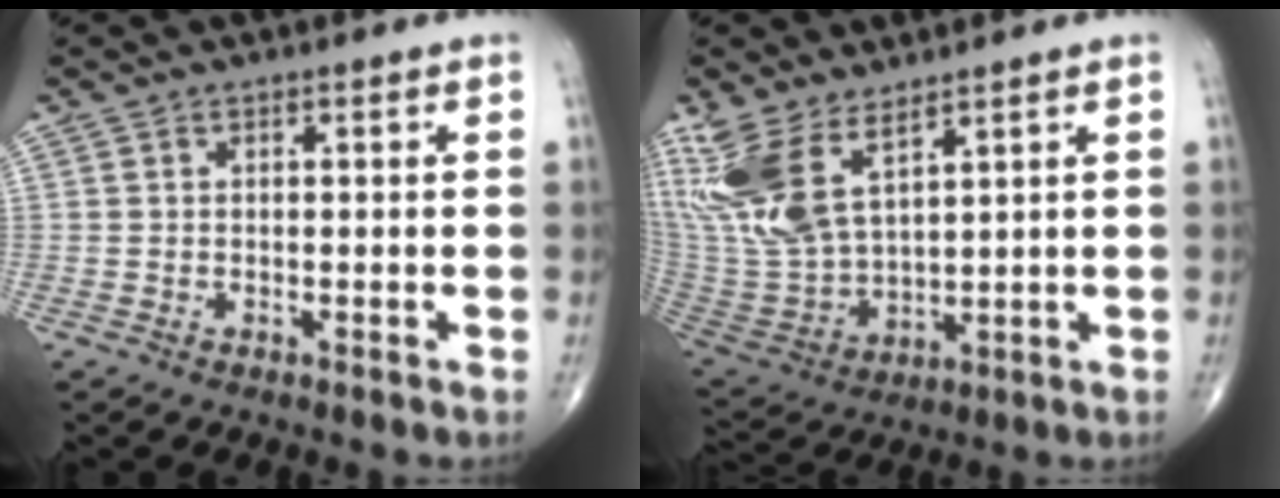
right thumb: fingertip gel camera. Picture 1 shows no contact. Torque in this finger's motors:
{"motor_torque": [-0.77, 1.57, 1.28, 1.37, 0.20]}